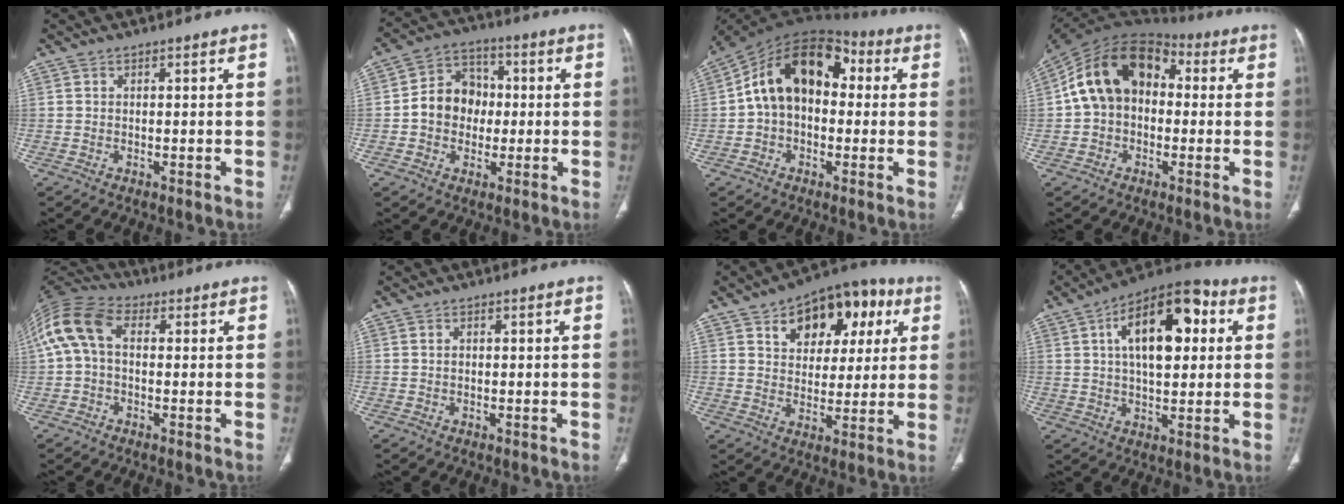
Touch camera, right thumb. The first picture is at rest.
{"total": 10.2, "force": [-0.5, 8.7, 5.4], "torque": [-0.057, 0.027, -0.018]}
{"total": 16.7, "force": [1.8, 11.3, 12.1], "torque": [-0.173, 0.050, 0.018]}
{"total": 15.5, "force": [1.5, 11.3, 10.6], "torque": [-0.162, 0.047, 0.012]}
{"total": 12.0, "force": [1.4, 7.9, 8.9], "torque": [-0.188, 0.037, 0.017]}
{"total": 0.6, "force": [0.1, 0.4, 0.4], "torque": [-0.008, 0.002, 0.001]}
{"total": 17.1, "force": [7.3, 10.7, 11.1], "torque": [-0.099, 0.004, 0.107]}
{"total": 17.7, "force": [4.6, 8.9, 14.6], "torque": [-0.201, 0.016, 0.062]}